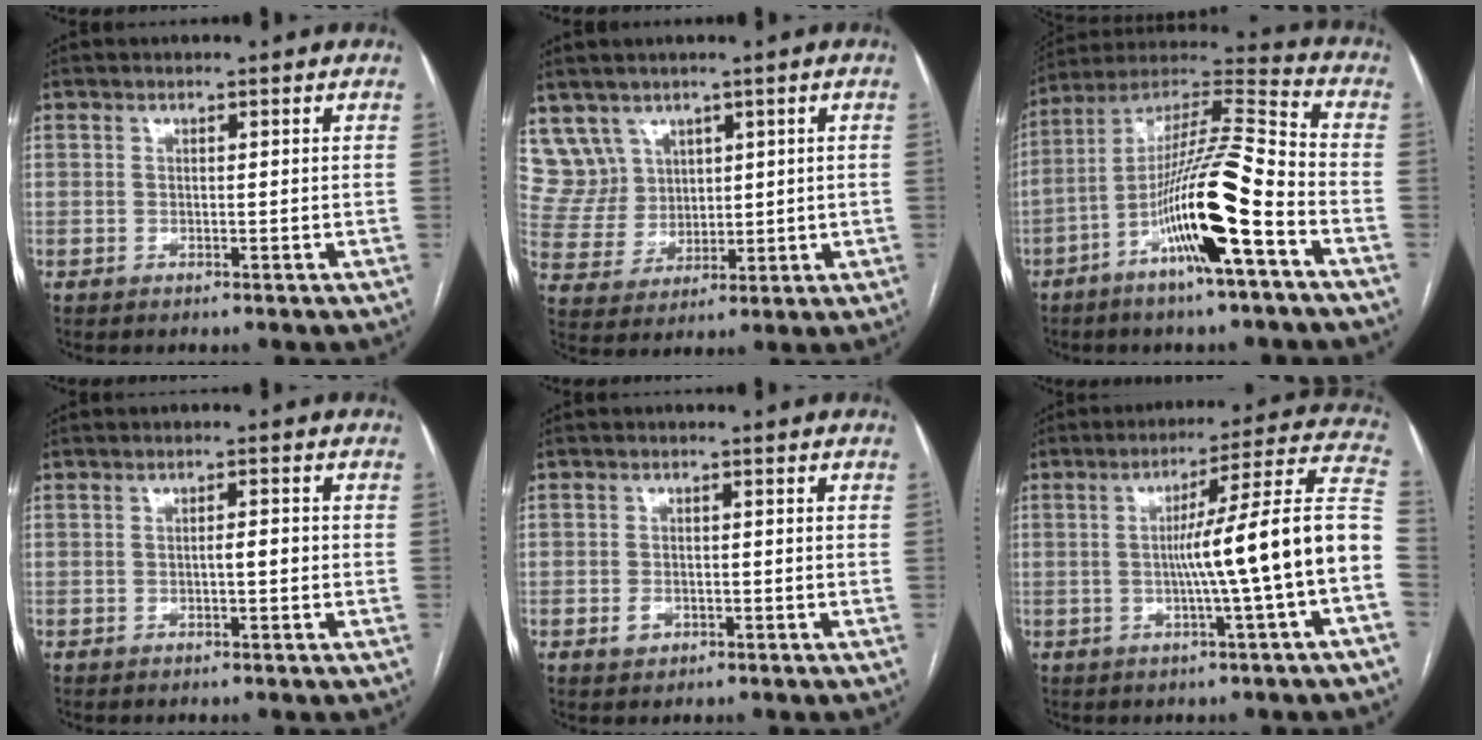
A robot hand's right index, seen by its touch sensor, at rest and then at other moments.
{"total": 7.6, "force": [4.9, 5.9, -0.1], "torque": [-0.005, 0.025, 0.115]}
{"total": 17.4, "force": [-7.0, 1.1, 15.9], "torque": [-0.299, 0.004, -0.123]}
{"total": 1.8, "force": [-0.4, 0.4, 1.7], "torque": [-0.025, 0.004, -0.007]}
{"total": 2.1, "force": [-0.9, 1.5, 1.0], "torque": [-0.015, 0.004, -0.009]}
{"total": 15.1, "force": [-2.3, -1.8, 14.8], "torque": [-0.199, 0.026, -0.041]}